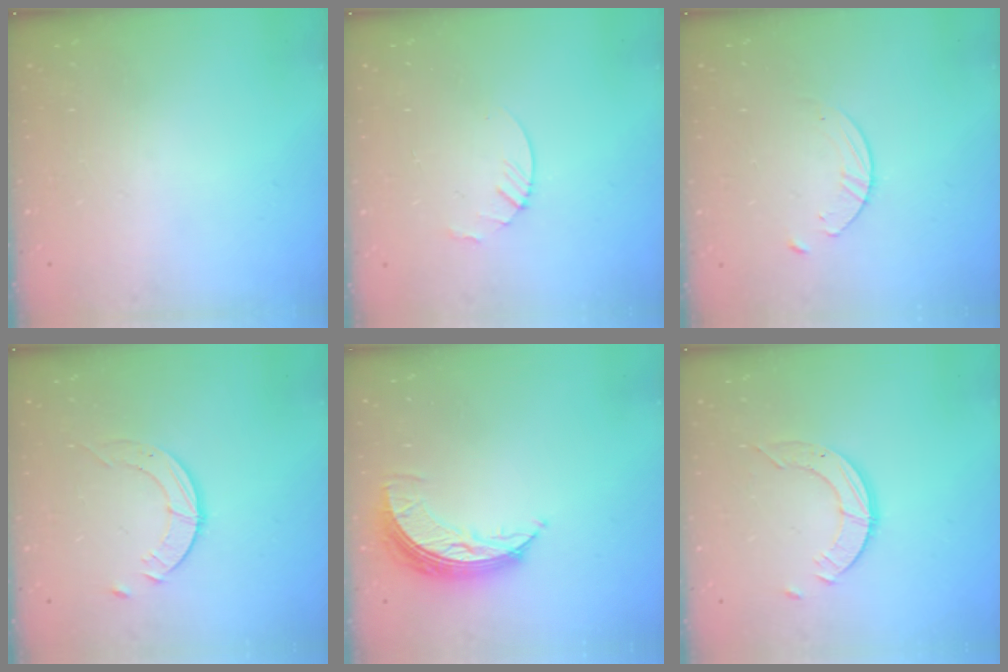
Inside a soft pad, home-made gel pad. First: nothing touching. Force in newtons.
{"total": 3.0, "press": 2.9, "slide": 0.3}
{"total": 4.3, "press": 4.3, "slide": 0.5}
{"total": 3.9, "press": 3.9, "slide": 0.4}
{"total": 8.4, "press": 8.4, "slide": 0.7}
{"total": 3.6, "press": 3.6, "slide": 0.4}